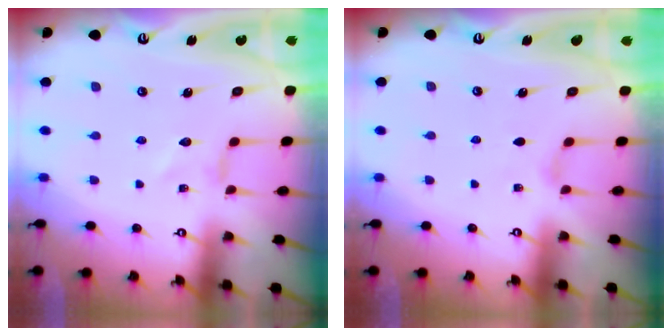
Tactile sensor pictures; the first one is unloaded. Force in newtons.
{"total": 0.0}